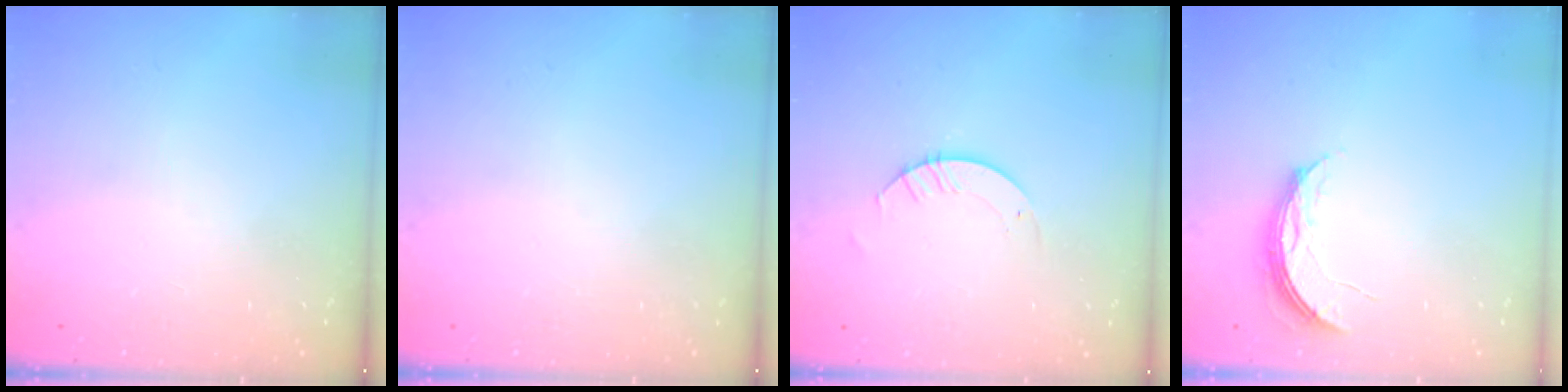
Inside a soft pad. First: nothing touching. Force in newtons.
{"total": 0.0}
{"total": 3.3, "press": 3.3, "slide": 0.2}
{"total": 5.6, "press": 5.6, "slide": 0.5}